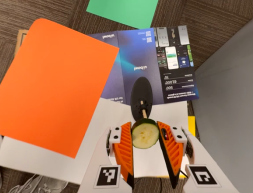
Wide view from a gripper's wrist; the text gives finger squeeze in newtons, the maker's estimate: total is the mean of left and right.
{"total": 8.9, "left": 9.4, "right": 8.4}